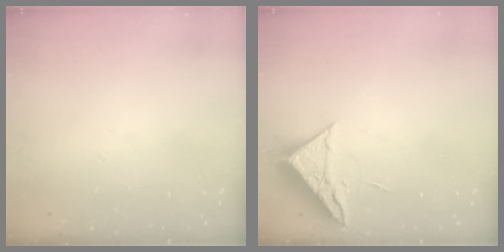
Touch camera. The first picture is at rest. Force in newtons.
{"total": 6.9, "press": 6.9, "slide": 0.3}